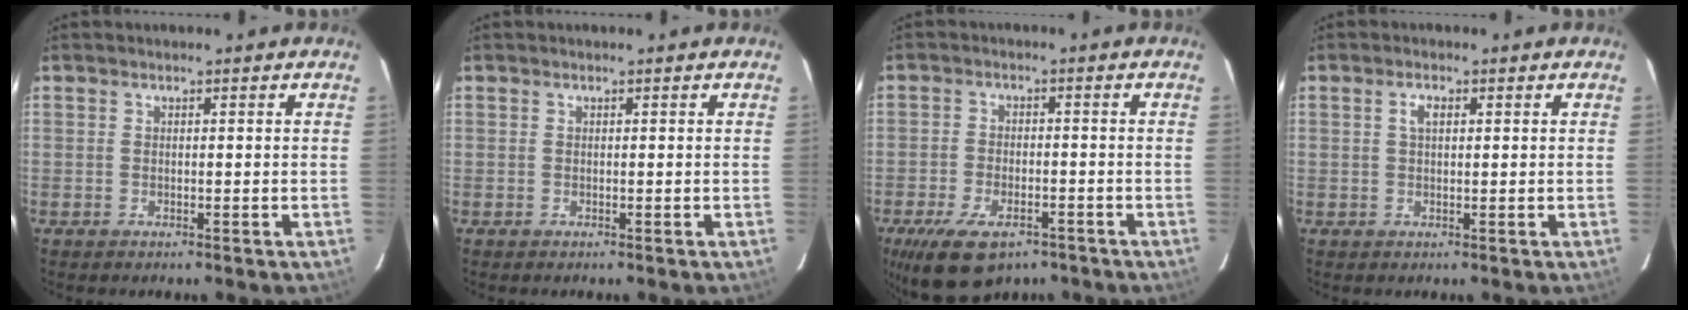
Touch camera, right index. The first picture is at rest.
{"total": 0.0}
{"total": 12.3, "force": [-7.9, 5.9, 7.3], "torque": [-0.163, -0.023, -0.129]}
{"total": 2.1, "force": [0.6, 1.0, 1.7], "torque": [-0.032, 0.006, 0.011]}